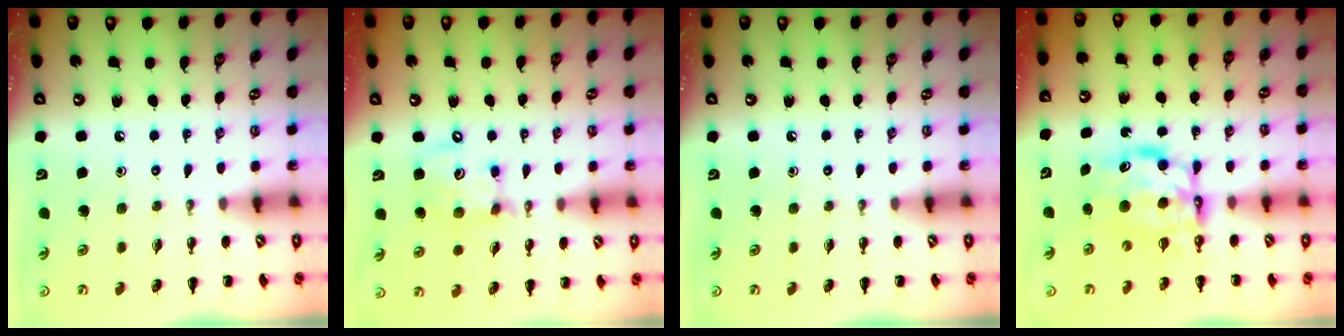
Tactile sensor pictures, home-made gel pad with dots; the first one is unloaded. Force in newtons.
{"total": 12.1, "press": 11.8, "slide": 2.6}
{"total": 0.0}
{"total": 7.4, "press": 7.3, "slide": 1.4}